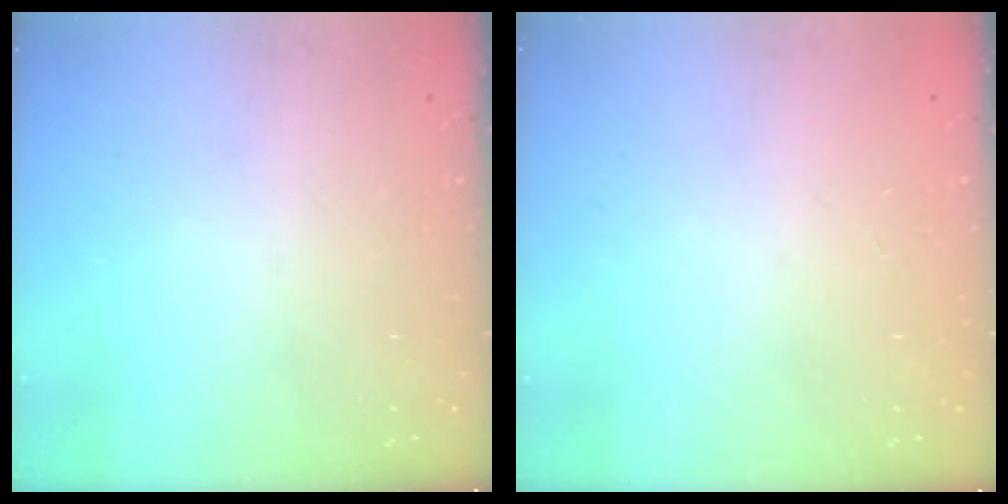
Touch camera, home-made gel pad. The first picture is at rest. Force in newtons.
{"total": 0.0}